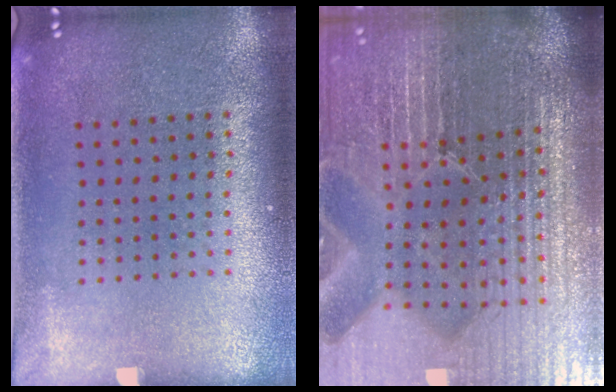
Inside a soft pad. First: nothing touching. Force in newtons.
{"total": 7.2, "press": 6.3, "slide": 3.5}